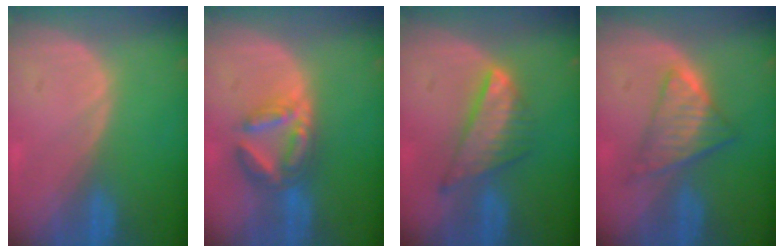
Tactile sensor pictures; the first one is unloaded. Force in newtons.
{"total": 6.9, "press": 6.1, "slide": 3.4}
{"total": 7.4, "press": 6.5, "slide": 3.5}
{"total": 6.3, "press": 5.7, "slide": 2.7}